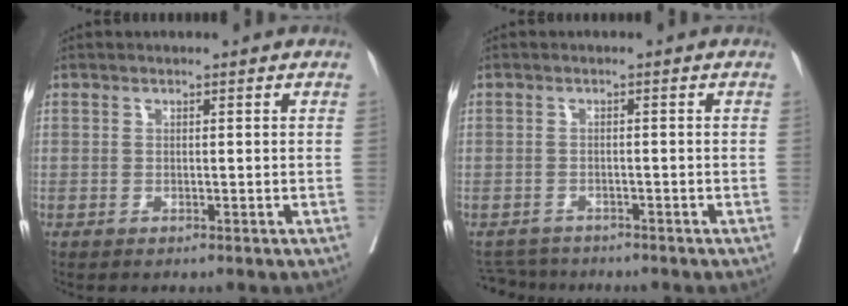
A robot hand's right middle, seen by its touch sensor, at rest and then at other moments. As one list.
[{"total": 3.9, "force": [-3.7, 1.2, -0.2], "torque": [0.001, -0.011, -0.063]}]